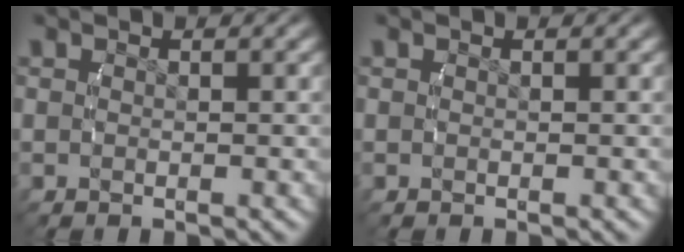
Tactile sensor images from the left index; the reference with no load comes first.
{"total": 0.0}